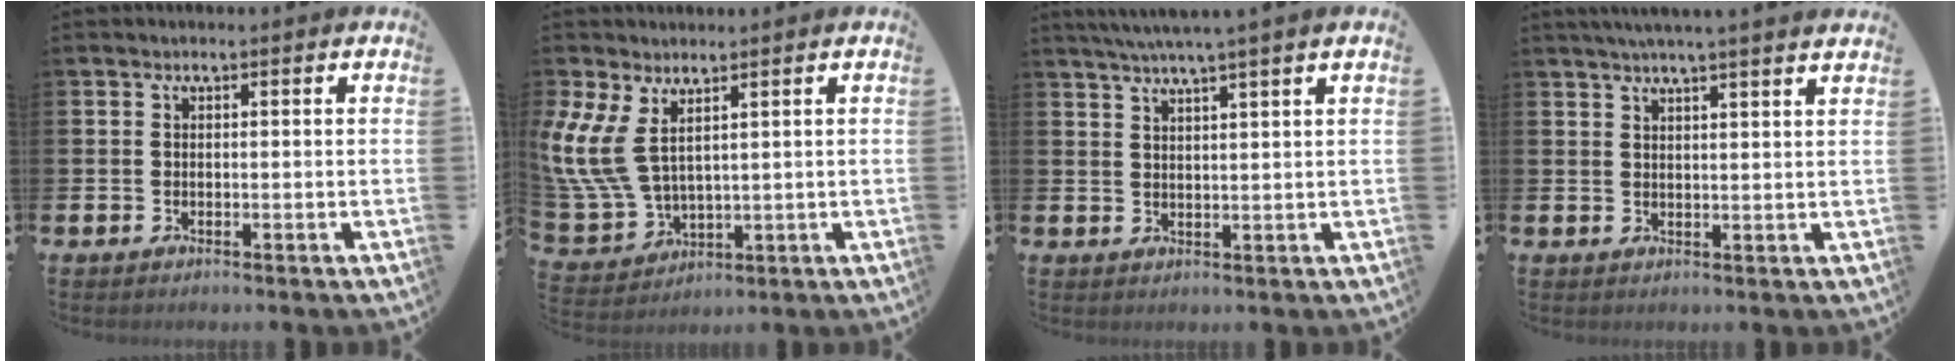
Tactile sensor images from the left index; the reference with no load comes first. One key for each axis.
{"total": 7.7, "fx": 3.7, "fy": 4.3, "fz": 5.3, "tx": -0.139, "ty": -0.013, "tz": 0.069}
{"total": 3.9, "fx": 3.4, "fy": -1.1, "fz": 1.4, "tx": -0.040, "ty": -0.009, "tz": 0.062}
{"total": 3.5, "fx": 3.3, "fy": -1.0, "fz": 0.7, "tx": -0.017, "ty": -0.016, "tz": 0.060}